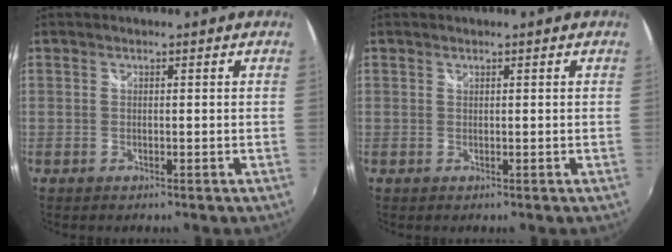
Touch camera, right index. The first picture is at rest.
{"total": 0.0}